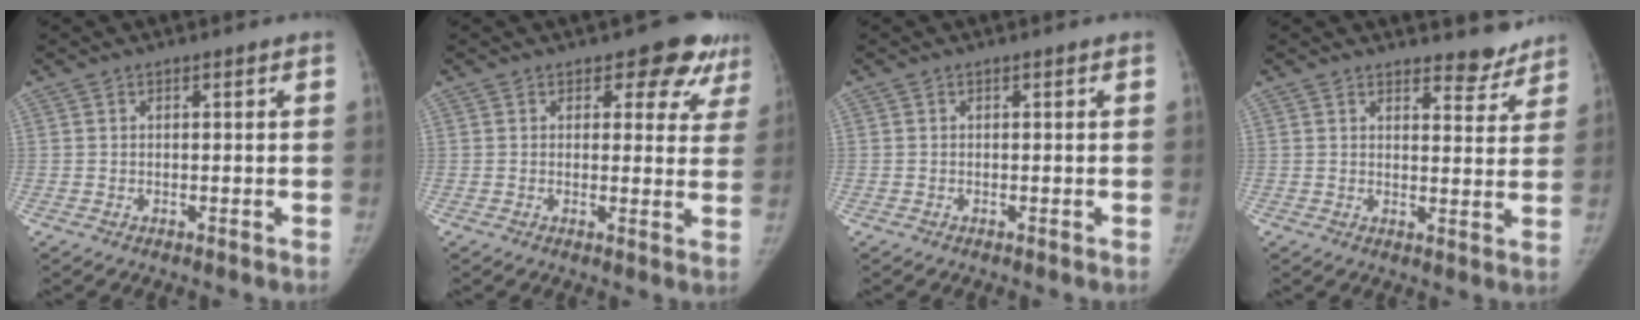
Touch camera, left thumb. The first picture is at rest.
{"total": 8.8, "force": [6.2, 4.9, 4.0], "torque": [0.002, -0.028, 0.059]}
{"total": 0.0}
{"total": 3.9, "force": [3.5, 1.4, 1.1], "torque": [0.003, -0.028, 0.043]}